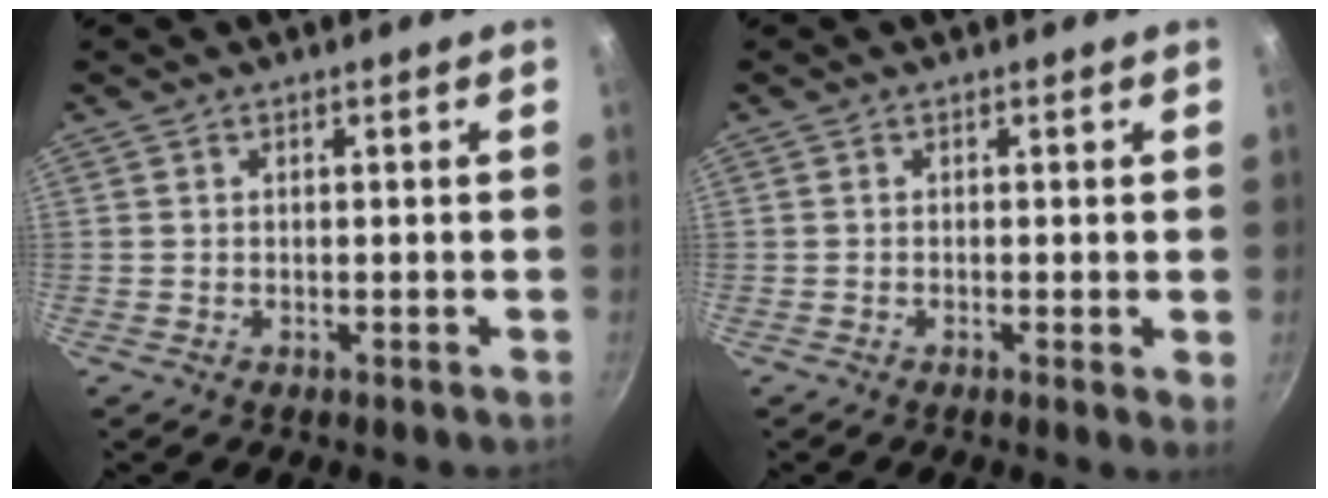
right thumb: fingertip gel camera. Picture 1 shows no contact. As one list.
[{"total": 1.7, "force": [-0.1, 0.3, 1.7], "torque": [-0.023, -0.006, -0.007]}]